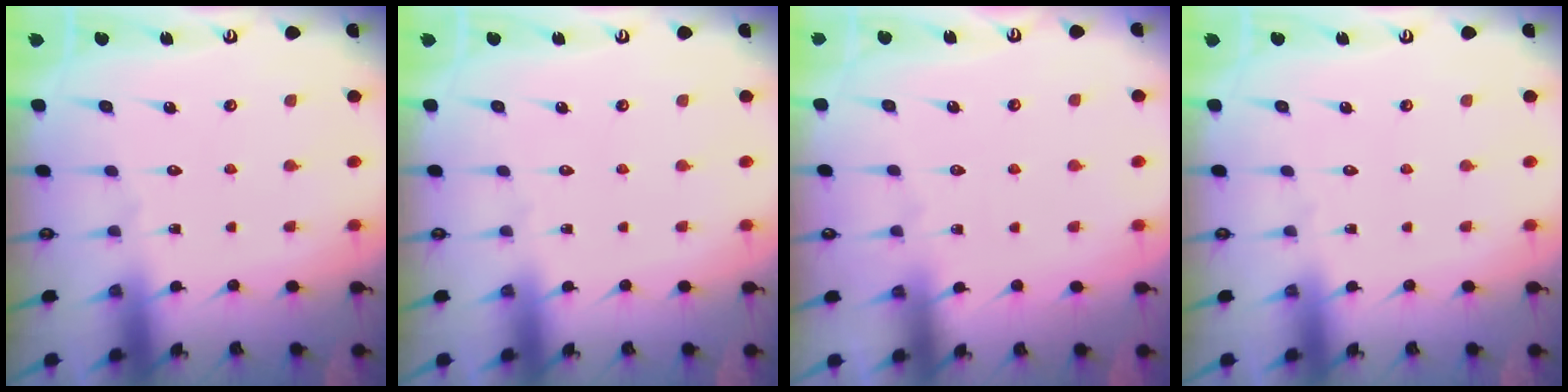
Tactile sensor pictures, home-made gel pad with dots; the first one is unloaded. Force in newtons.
{"total": 0.0}
{"total": 5.1, "press": 5.1, "slide": 0.4}
{"total": 0.0}